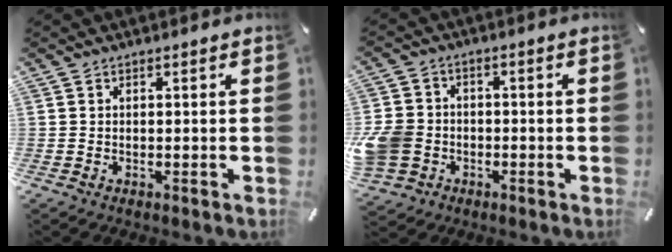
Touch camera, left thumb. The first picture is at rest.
{"total": 8.8, "force": [-2.3, 7.7, 3.5], "torque": [-0.094, 0.019, -0.045]}